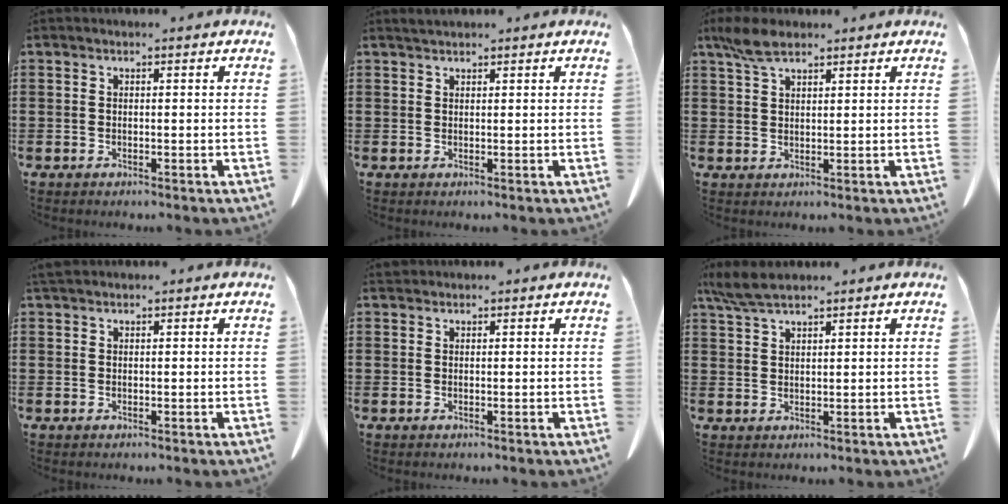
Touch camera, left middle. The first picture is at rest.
{"total": 1.2, "force": [1.2, 0.2, 0.3], "torque": [-0.009, -0.001, 0.023]}
{"total": 4.8, "force": [3.4, 1.7, 2.9], "torque": [-0.067, 0.000, 0.065]}
{"total": 1.0, "force": [0.9, 0.3, 0.4], "torque": [-0.011, 0.002, 0.017]}
{"total": 0.8, "force": [0.7, 0.3, 0.2], "torque": [-0.006, 0.002, 0.014]}
{"total": 4.5, "force": [3.6, 0.7, 2.6], "torque": [-0.059, -0.002, 0.069]}